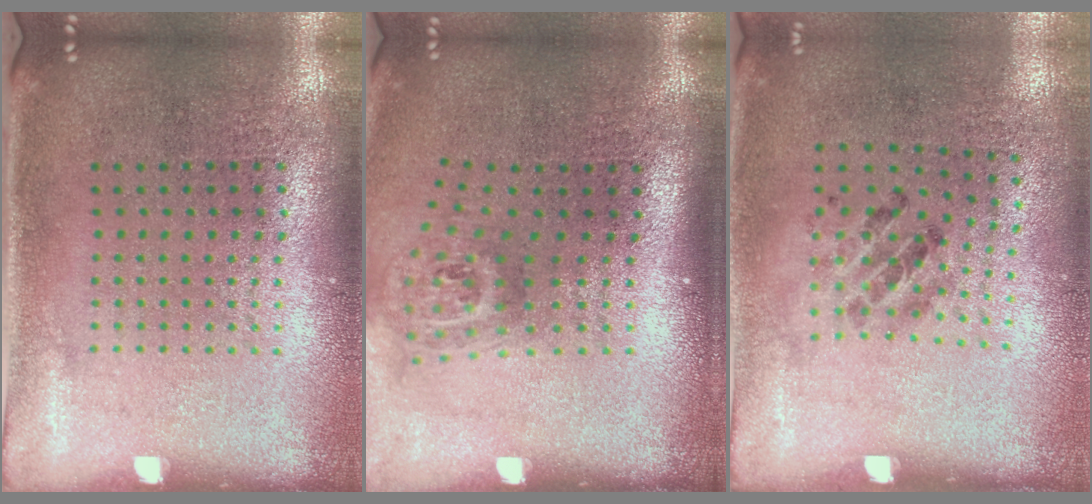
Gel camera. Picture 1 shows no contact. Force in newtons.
{"total": 1.8, "press": 1.2, "slide": 1.4}
{"total": 1.4, "press": 0.7, "slide": 1.2}